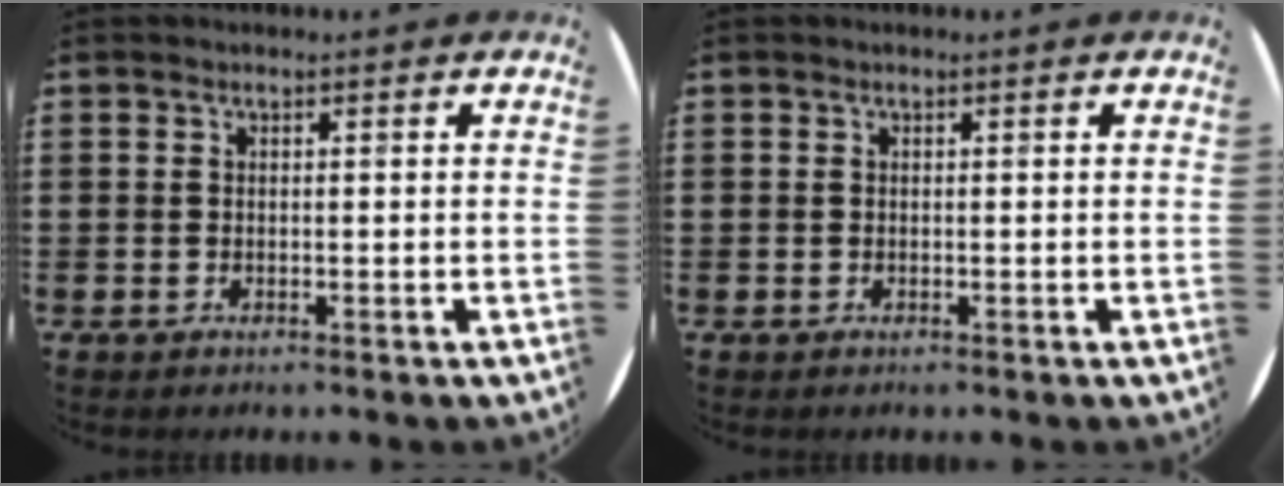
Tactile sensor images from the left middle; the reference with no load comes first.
{"total": 0.0}